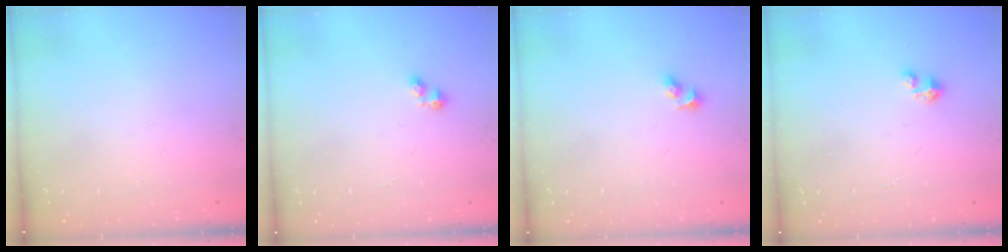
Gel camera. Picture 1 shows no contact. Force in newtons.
{"total": 2.7, "press": 2.7, "slide": 0.4}
{"total": 4.1, "press": 3.5, "slide": 2.1}
{"total": 3.3, "press": 3.3, "slide": 0.2}